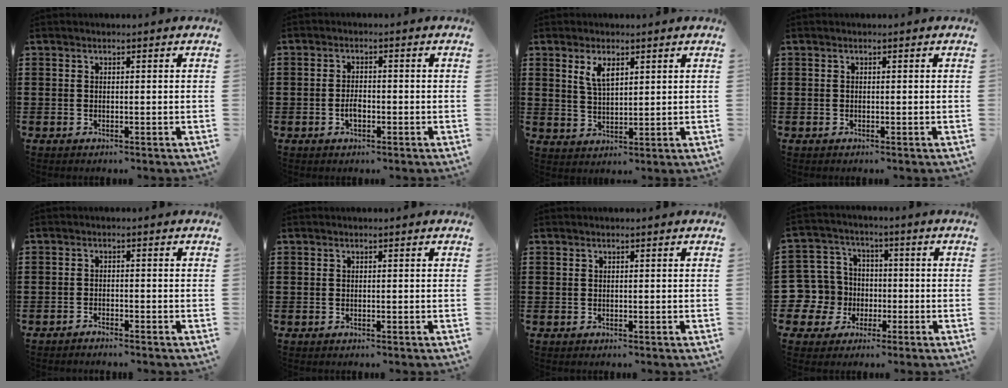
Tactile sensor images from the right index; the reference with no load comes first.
{"total": 2.3, "force": [-0.8, 1.2, 1.8], "torque": [-0.034, 0.003, -0.015]}
{"total": 3.7, "force": [2.0, 1.6, 2.7], "torque": [-0.058, 0.005, 0.036]}
{"total": 0.0}
{"total": 1.2, "force": [-1.2, -0.1, 0.0], "torque": [-0.003, 0.002, -0.025]}
{"total": 0.0}
{"total": 0.0}
{"total": 8.7, "force": [-1.0, 8.5, 1.6], "torque": [-0.106, -0.004, -0.020]}